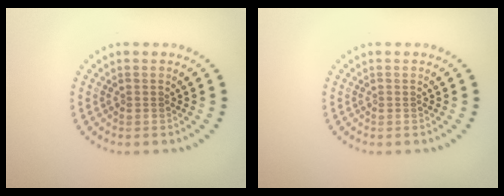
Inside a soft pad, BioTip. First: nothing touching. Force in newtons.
{"total": 0.0}